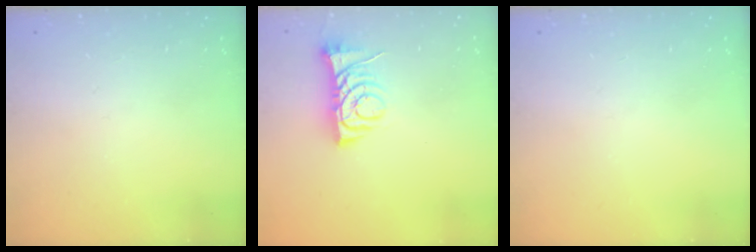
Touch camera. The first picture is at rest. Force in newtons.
{"total": 7.6, "press": 7.5, "slide": 1.0}
{"total": 0.0}